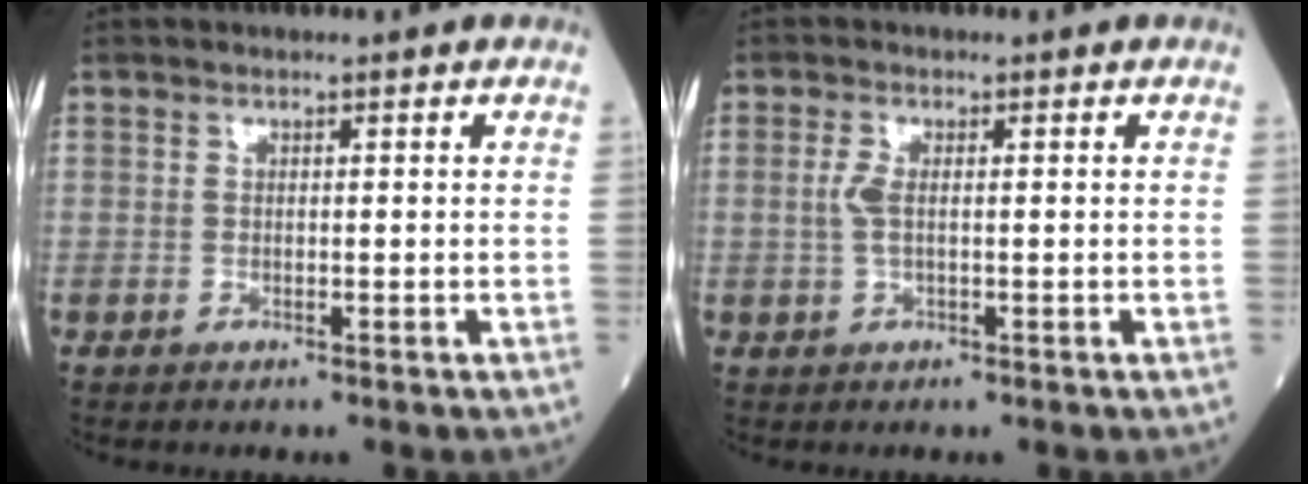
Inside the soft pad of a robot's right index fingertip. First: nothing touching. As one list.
[{"total": 2.2, "force": [0.1, 0.7, 2.1], "torque": [-0.051, -0.001, 0.001]}]